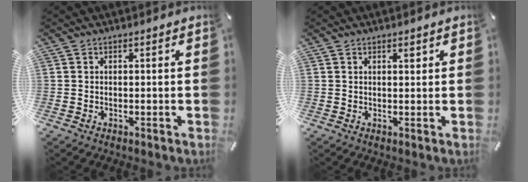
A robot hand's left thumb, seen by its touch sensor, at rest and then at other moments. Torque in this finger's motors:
{"motor_torque": [0.11, 0.35, 0.00, -0.47, 0.04]}